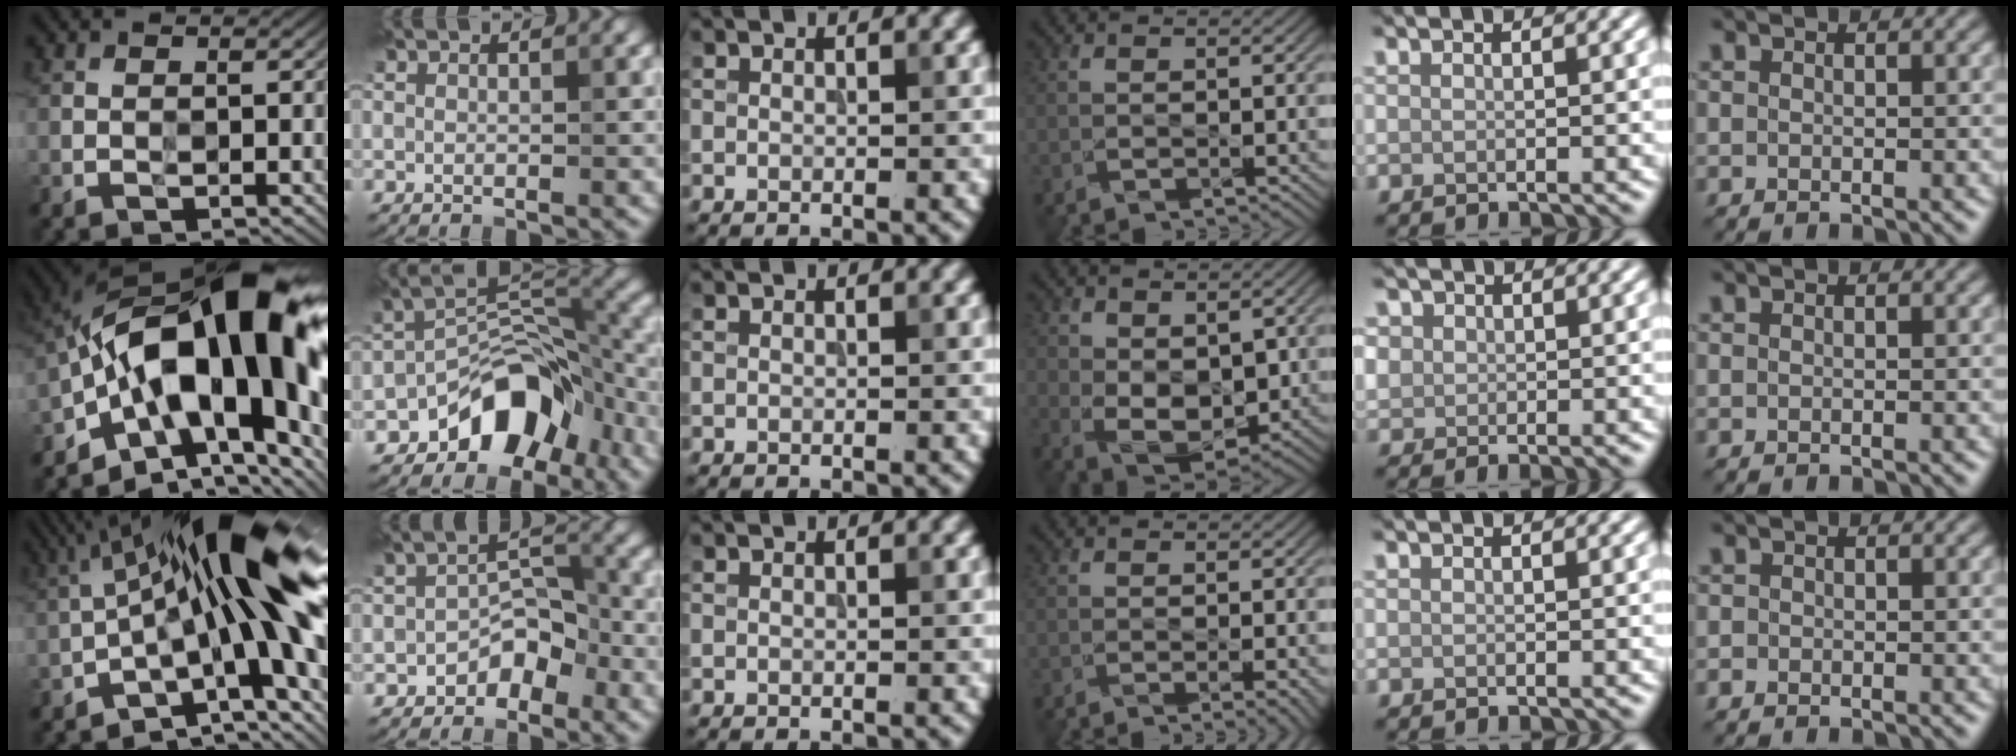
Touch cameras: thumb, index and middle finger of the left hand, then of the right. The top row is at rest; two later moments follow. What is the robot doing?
{"motion": "wipe", "object": "glasses"}